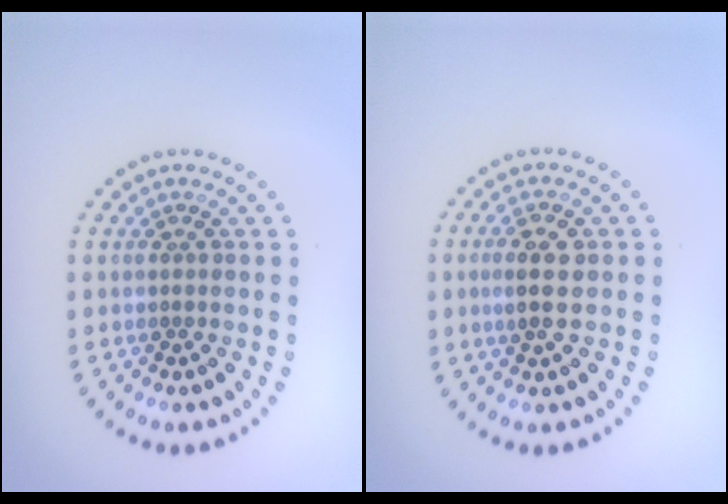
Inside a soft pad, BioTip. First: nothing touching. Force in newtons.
{"total": 2.9, "press": 2.9, "slide": 0.7}